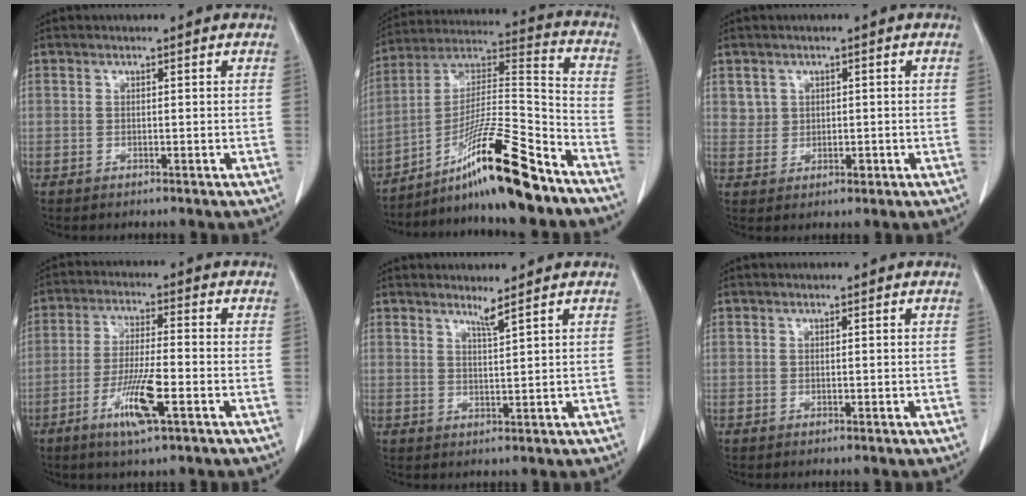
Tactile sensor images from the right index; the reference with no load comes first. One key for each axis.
{"total": 17.2, "fx": -12.0, "fy": 0.2, "fz": 12.4, "tx": -0.230, "ty": 0.005, "tz": -0.204}
{"total": 2.5, "fx": 0.8, "fy": 2.3, "fz": 0.4, "tx": 0.000, "ty": 0.001, "tz": 0.018}
{"total": 8.6, "fx": -3.8, "fy": 0.7, "fz": 7.6, "tx": -0.148, "ty": -0.011, "tz": -0.069}
{"total": 1.9, "fx": 1.5, "fy": -0.8, "fz": 0.7, "tx": -0.019, "ty": -0.015, "tz": 0.031}
{"total": 0.0}